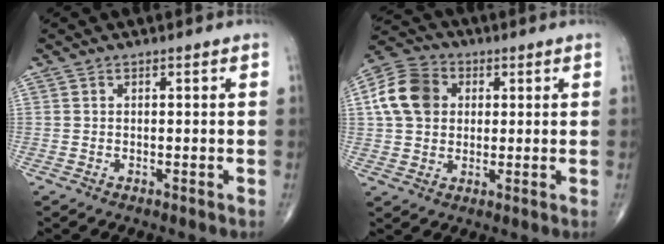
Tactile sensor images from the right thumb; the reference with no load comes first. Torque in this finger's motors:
{"motor_torque": [-0.16, 0.32, 0.14, -0.05, 0.07]}